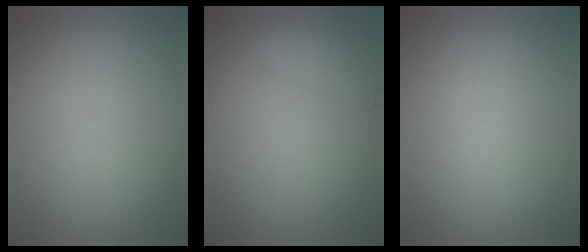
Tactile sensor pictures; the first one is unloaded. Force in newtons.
{"total": 1.7, "press": 1.7, "slide": 0.1}
{"total": 0.0}